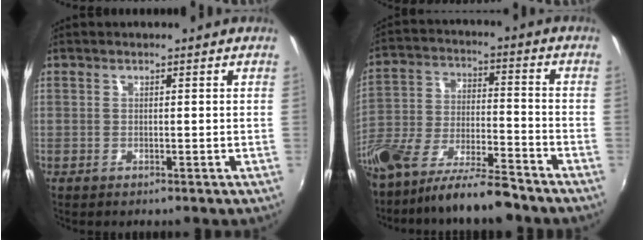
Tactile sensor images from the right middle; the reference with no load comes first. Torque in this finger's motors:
{"motor_torque": [1.08, -1.06, 0.38, 0.21]}